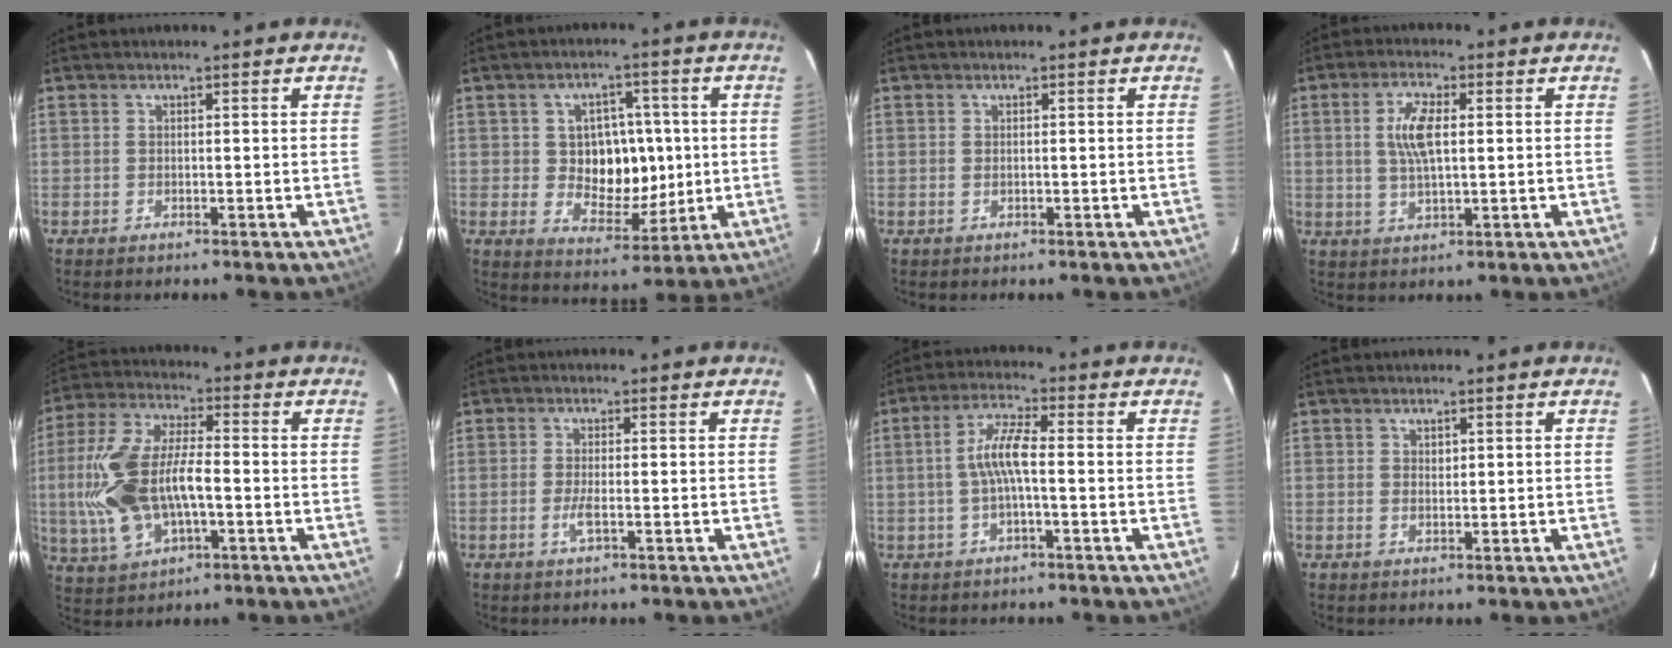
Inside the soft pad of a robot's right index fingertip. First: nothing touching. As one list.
[{"total": 9.6, "force": [0.2, 7.8, 5.7], "torque": [-0.103, 0.008, 0.016]}, {"total": 0.0}, {"total": 6.4, "force": [1.1, 2.4, 5.8], "torque": [-0.112, 0.006, 0.023]}, {"total": 17.4, "force": [-2.4, 8.8, 14.8], "torque": [-0.327, 0.003, -0.037]}, {"total": 2.4, "force": [-0.8, 0.2, 2.3], "torque": [-0.047, -0.004, -0.017]}, {"total": 5.7, "force": [-0.9, 0.7, 5.6], "torque": [-0.117, 0.011, -0.016]}, {"total": 0.8, "force": [0.5, 0.6, 0.2], "torque": [-0.003, 0.003, 0.009]}]